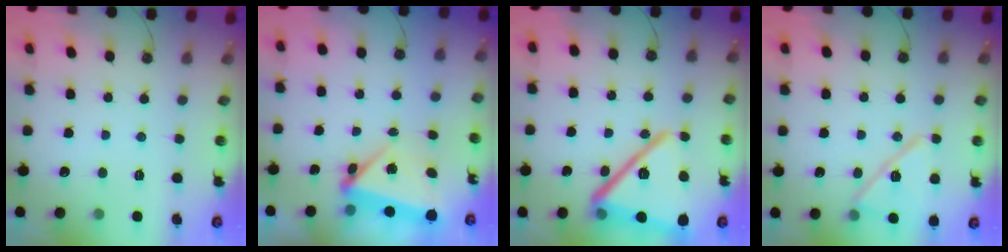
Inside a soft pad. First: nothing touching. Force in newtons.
{"total": 5.7, "press": 5.6, "slide": 0.7}
{"total": 24.2, "press": 23.7, "slide": 4.9}
{"total": 13.1, "press": 13.1, "slide": 0.8}